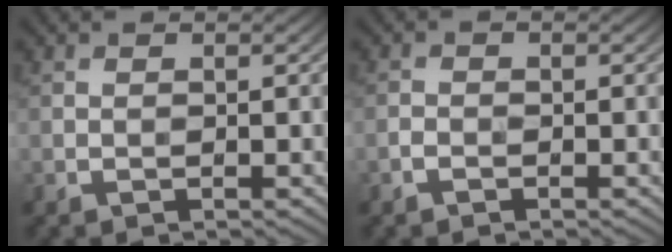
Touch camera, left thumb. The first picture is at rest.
{"total": 1.1, "force": [-0.8, 0.7, 0.4], "torque": [-0.008, 0.001, -0.018]}